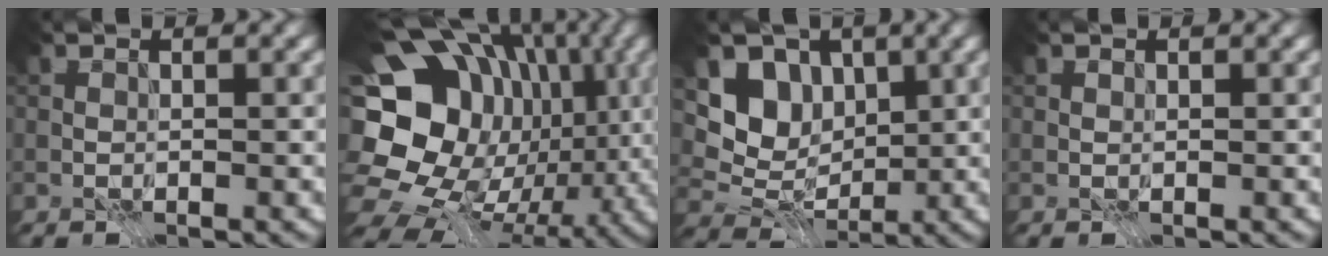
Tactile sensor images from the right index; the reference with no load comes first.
{"total": 21.7, "force": [2.8, 18.5, 11.0], "torque": [-0.213, 0.002, 0.037]}
{"total": 6.4, "force": [2.2, 5.0, 3.3], "torque": [-0.056, -0.005, 0.026]}
{"total": 0.0}